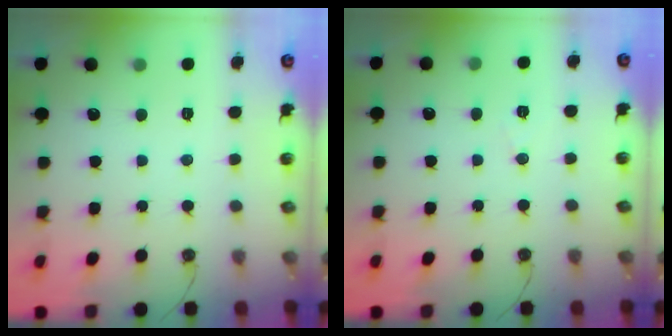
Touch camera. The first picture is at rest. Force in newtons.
{"total": 5.3, "press": 3.0, "slide": 4.4}